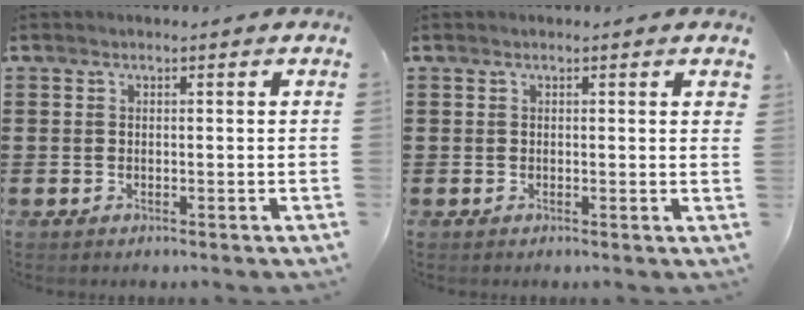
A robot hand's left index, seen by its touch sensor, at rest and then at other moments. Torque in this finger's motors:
{"motor_torque": [0.12, -0.11, 0.14, 0.02]}